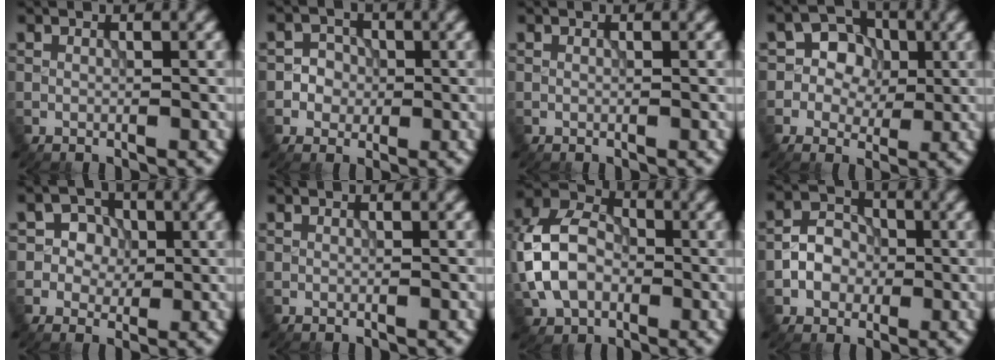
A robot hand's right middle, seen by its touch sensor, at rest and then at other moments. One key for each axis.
{"total": 2.5, "fx": -0.4, "fy": 2.4, "fz": 0.6, "tx": 0.008, "ty": 0.004, "tz": -0.020}
{"total": 0.0}
{"total": 4.5, "fx": 0.4, "fy": 3.9, "fz": 2.2, "tx": -0.025, "ty": 0.008, "tz": -0.012}
{"total": 3.3, "fx": 0.4, "fy": 3.1, "fz": 1.2, "tx": -0.013, "ty": 0.003, "tz": -0.001}
{"total": 0.0}
{"total": 8.5, "fx": -1.2, "fy": 6.3, "fz": 5.7, "tx": -0.125, "ty": 0.012, "tz": -0.038}
{"total": 3.5, "fx": -0.8, "fy": 3.0, "fz": 1.8, "tx": -0.025, "ty": 0.005, "tz": -0.018}